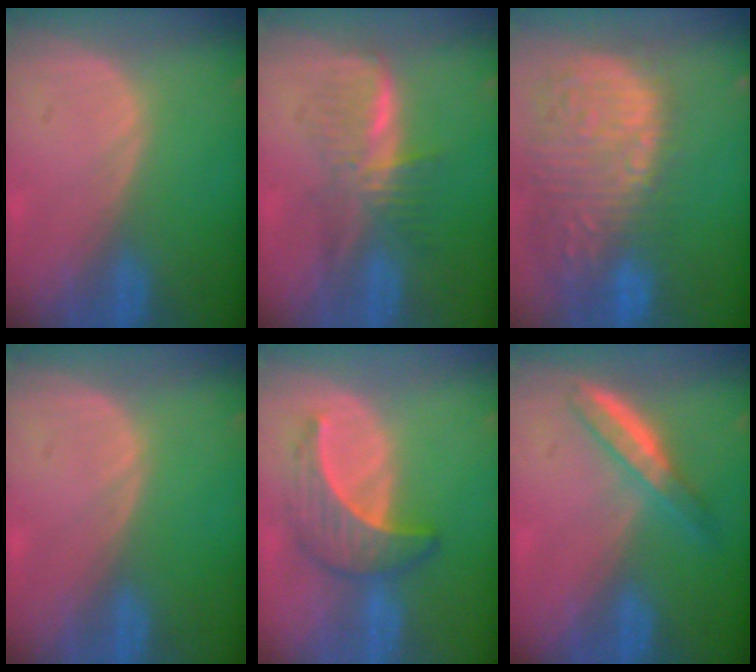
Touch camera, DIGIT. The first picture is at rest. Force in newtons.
{"total": 5.9, "press": 5.7, "slide": 1.7}
{"total": 15.5, "press": 12.6, "slide": 9.0}
{"total": 0.0}
{"total": 6.6, "press": 6.3, "slide": 2.1}
{"total": 5.1, "press": 4.6, "slide": 2.2}